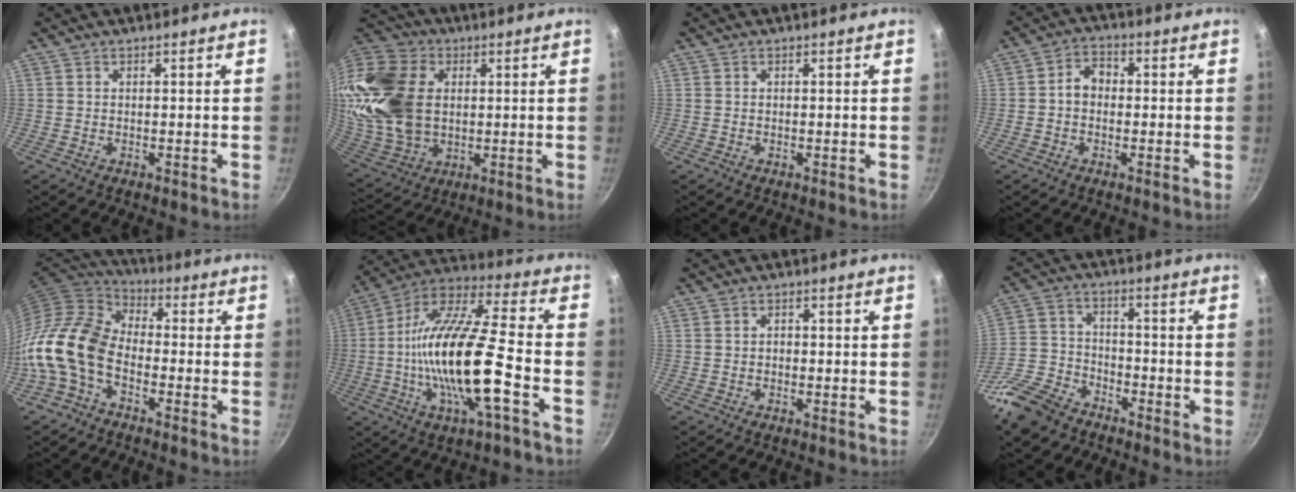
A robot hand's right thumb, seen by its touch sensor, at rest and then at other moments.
{"total": 25.4, "force": [3.9, 18.2, 17.2], "torque": [-0.361, 0.004, 0.082]}
{"total": 0.0}
{"total": 4.4, "force": [-0.4, 3.4, 2.7], "torque": [-0.028, 0.017, -0.018]}
{"total": 13.9, "force": [-4.7, 8.8, 9.6], "torque": [-0.169, 0.051, -0.120]}
{"total": 21.2, "force": [-5.0, 5.2, 19.9], "torque": [-0.367, 0.028, -0.105]}
{"total": 1.1, "force": [-0.3, 0.8, 0.6], "torque": [-0.011, 0.006, -0.005]}
{"total": 12.6, "force": [-9.1, 6.7, 5.4], "torque": [-0.106, 0.056, -0.194]}